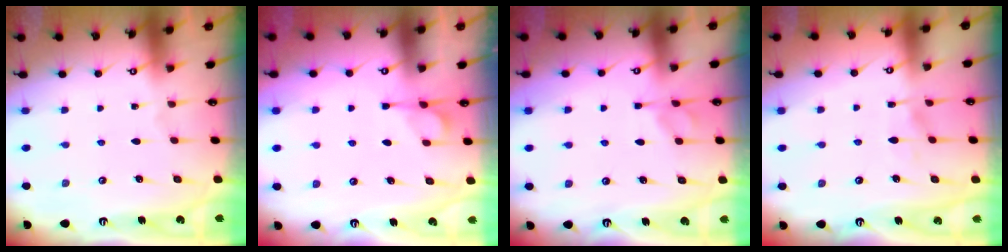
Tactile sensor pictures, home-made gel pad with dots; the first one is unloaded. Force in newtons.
{"total": 1.9, "press": 1.6, "slide": 1.1}
{"total": 4.8, "press": 4.8, "slide": 0.6}
{"total": 5.2, "press": 5.2, "slide": 0.3}